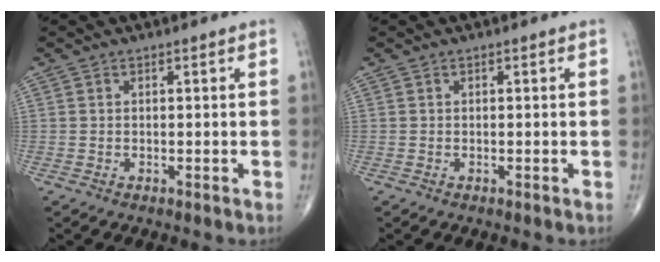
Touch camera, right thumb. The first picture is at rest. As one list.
[{"total": 0.0}]